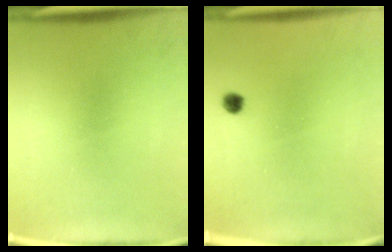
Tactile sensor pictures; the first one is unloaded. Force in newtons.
{"total": 1.8}